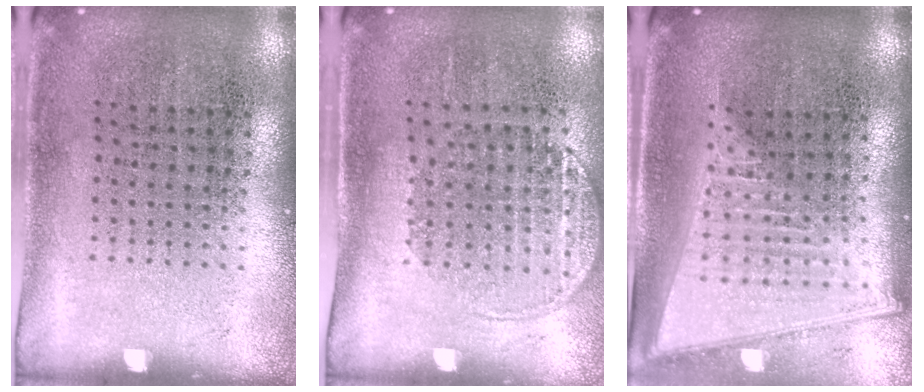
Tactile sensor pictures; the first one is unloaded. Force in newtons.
{"total": 1.5, "press": 1.3, "slide": 0.8}
{"total": 2.1, "press": 1.8, "slide": 1.1}